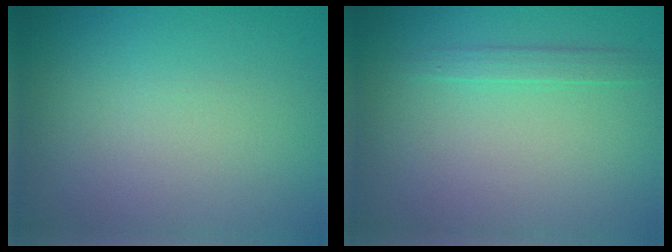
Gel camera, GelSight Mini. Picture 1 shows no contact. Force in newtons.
{"total": 1.3, "press": 1.3, "slide": 0.2}